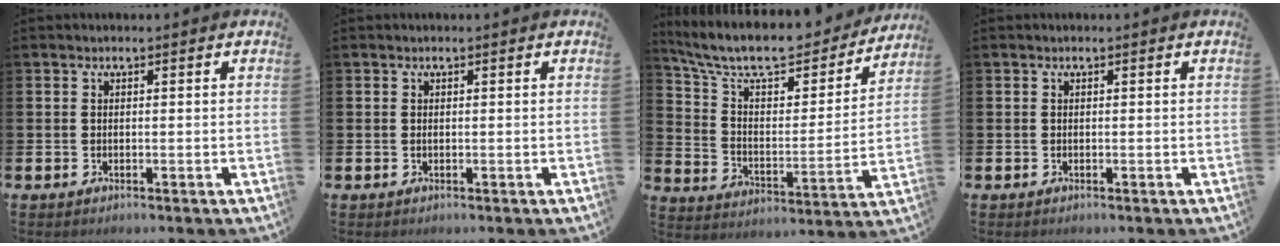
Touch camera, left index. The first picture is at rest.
{"total": 0.0}
{"total": 10.8, "force": [9.3, 3.4, 4.4], "torque": [-0.122, -0.057, 0.158]}
{"total": 0.0}